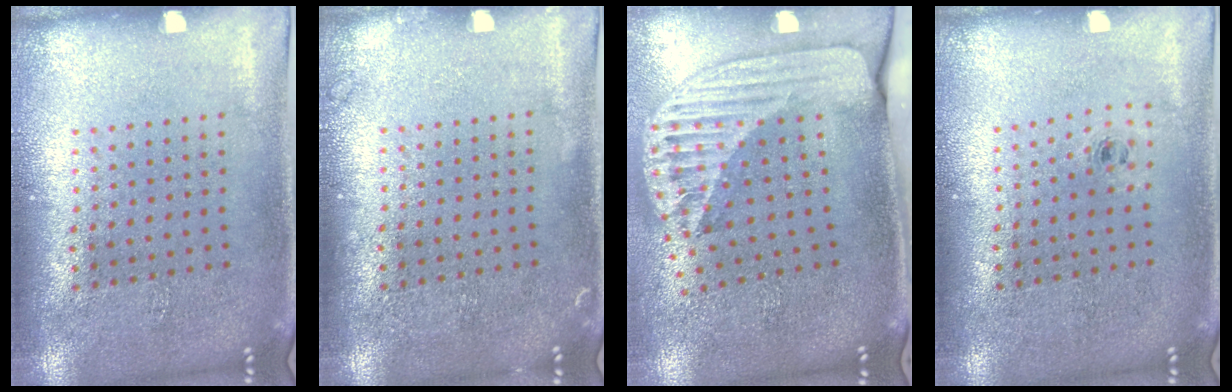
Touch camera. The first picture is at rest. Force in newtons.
{"total": 0.7, "press": 0.7, "slide": 0.2}
{"total": 2.6, "press": 1.8, "slide": 1.8}
{"total": 0.6, "press": 0.3, "slide": 0.5}